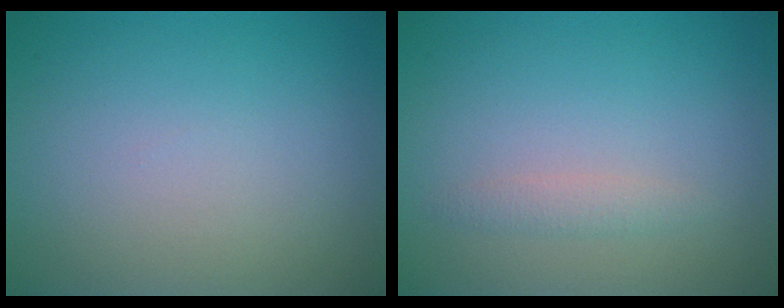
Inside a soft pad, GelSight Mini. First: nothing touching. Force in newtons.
{"total": 1.1, "press": 1.1, "slide": 0.0}